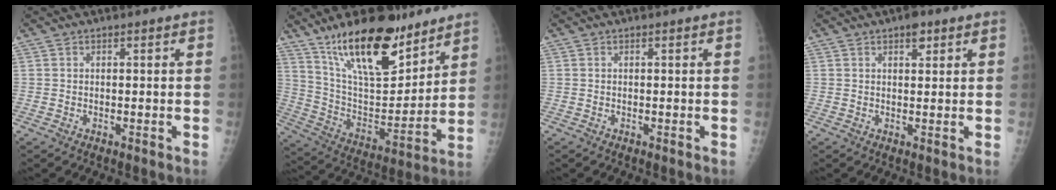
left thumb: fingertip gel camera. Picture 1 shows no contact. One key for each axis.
{"total": 22.2, "fx": 15.1, "fy": 8.4, "fz": 13.9, "tx": -0.187, "ty": -0.079, "tz": 0.266}
{"total": 0.0}
{"total": 2.8, "fx": 1.7, "fy": 1.4, "fz": 1.7, "tx": -0.012, "ty": -0.007, "tz": 0.023}